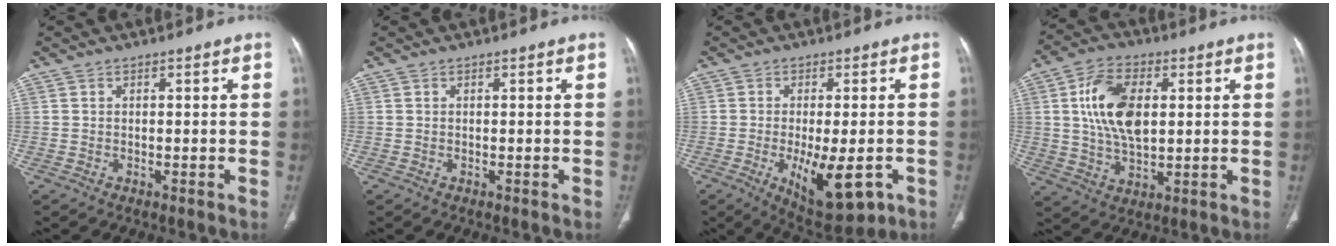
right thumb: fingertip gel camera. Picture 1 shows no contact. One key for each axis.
{"total": 0.0}
{"total": 12.1, "fx": -3.9, "fy": 4.8, "fz": 10.4, "tx": -0.150, "ty": -0.014, "tz": -0.046}
{"total": 12.9, "fx": 2.5, "fy": 7.4, "fz": 10.2, "tx": -0.179, "ty": -0.004, "tz": 0.047}